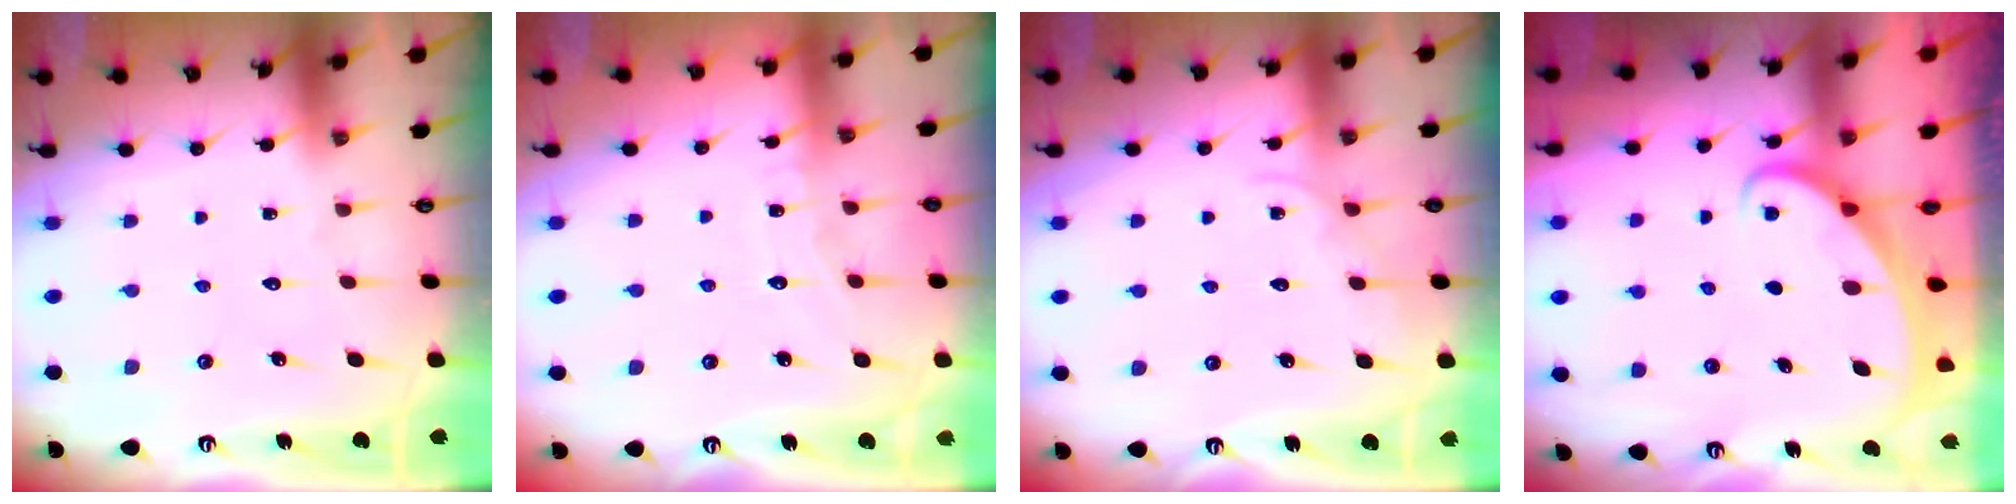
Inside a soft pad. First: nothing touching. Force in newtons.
{"total": 5.2, "press": 5.2, "slide": 0.5}
{"total": 3.3, "press": 3.3, "slide": 0.3}
{"total": 1.9, "press": 1.9, "slide": 0.2}